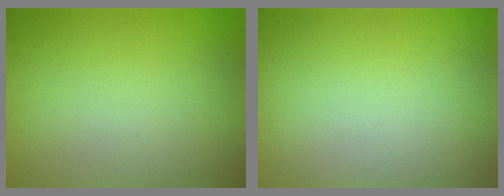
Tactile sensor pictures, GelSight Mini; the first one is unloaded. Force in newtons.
{"total": 0.0}